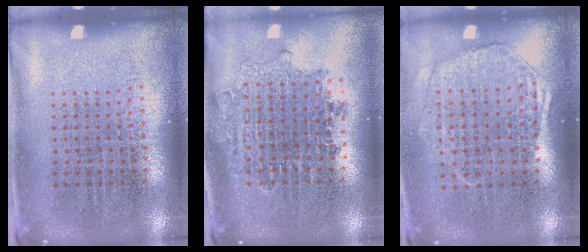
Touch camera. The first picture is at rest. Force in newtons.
{"total": 1.7, "press": 1.4, "slide": 1.0}
{"total": 1.7, "press": 1.6, "slide": 0.7}